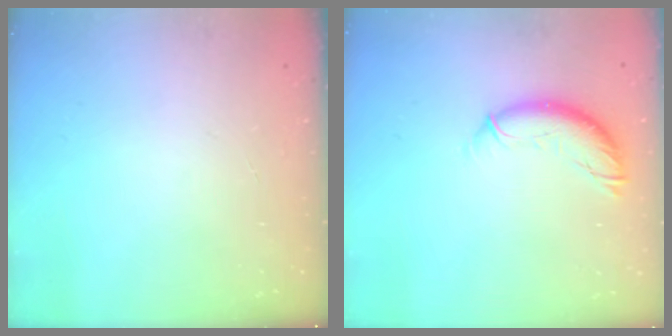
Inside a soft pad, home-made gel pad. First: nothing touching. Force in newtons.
{"total": 10.1, "press": 10.1, "slide": 0.6}